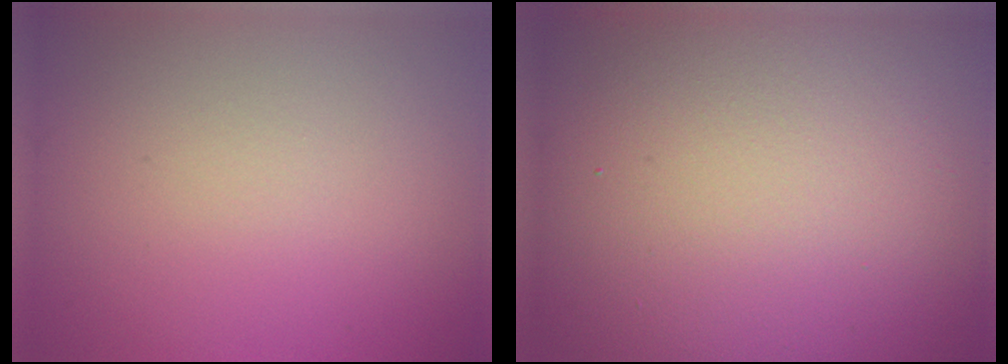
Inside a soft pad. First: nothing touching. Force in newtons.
{"total": 23.2, "press": 23.2, "slide": 1.1}